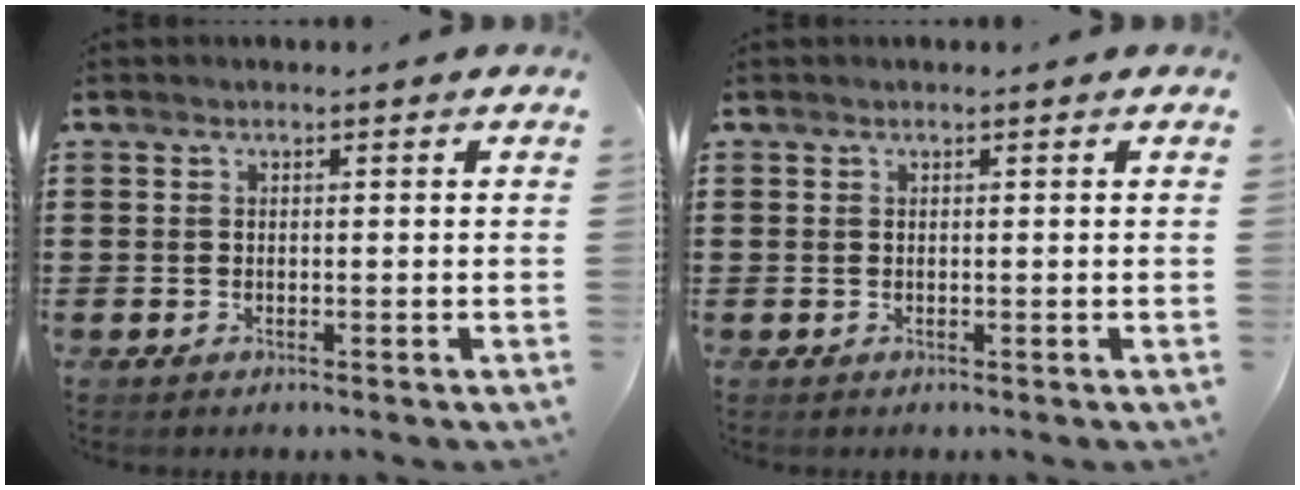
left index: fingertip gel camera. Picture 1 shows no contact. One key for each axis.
{"total": 0.0}